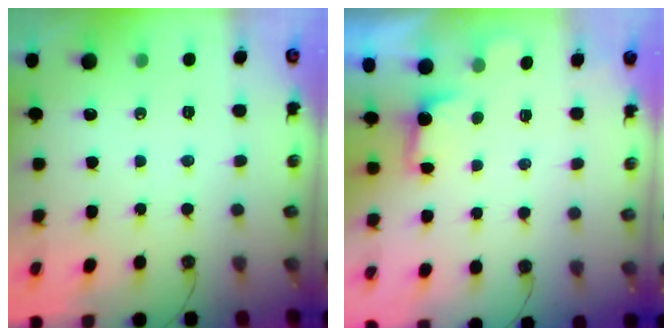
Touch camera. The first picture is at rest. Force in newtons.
{"total": 1.1, "press": 0.7, "slide": 0.8}